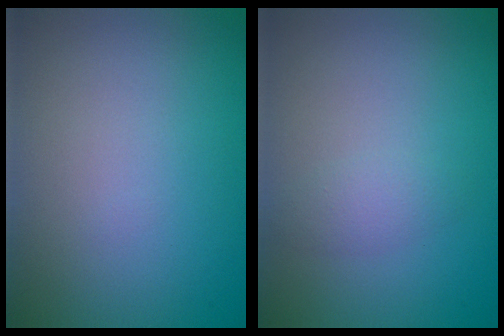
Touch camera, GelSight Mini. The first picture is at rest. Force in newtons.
{"total": 1.4, "press": 1.4, "slide": 0.0}